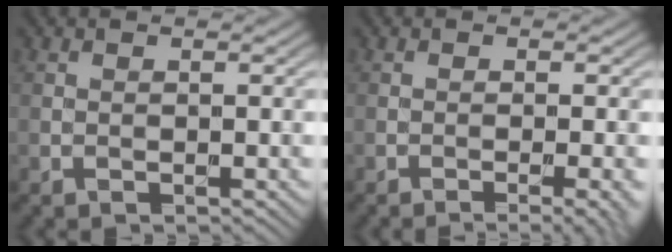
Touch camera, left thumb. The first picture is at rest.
{"total": 3.2, "force": [-1.3, 0.6, 2.8], "torque": [-0.036, 0.003, -0.022]}